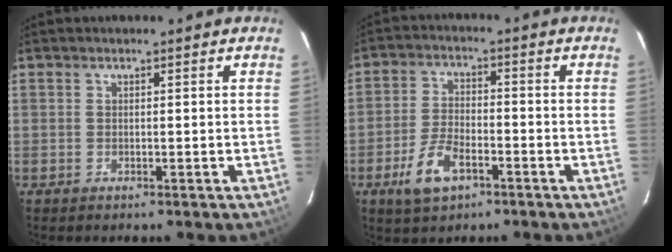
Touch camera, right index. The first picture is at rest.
{"total": 8.2, "force": [-4.3, 3.9, 5.7], "torque": [-0.133, -0.003, -0.077]}